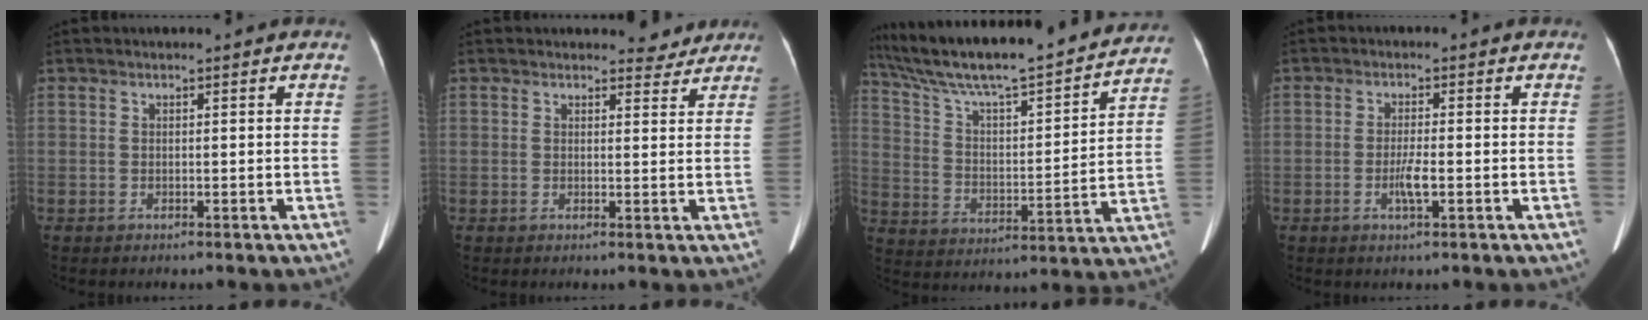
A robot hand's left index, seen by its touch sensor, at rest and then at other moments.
{"total": 3.0, "force": [2.8, 1.0, 0.0], "torque": [0.001, -0.010, 0.024]}
{"total": 26.1, "force": [22.9, 2.5, 12.2], "torque": [-0.212, -0.001, 0.339]}
{"total": 3.6, "force": [-1.2, 0.4, 3.3], "torque": [-0.066, -0.003, -0.023]}